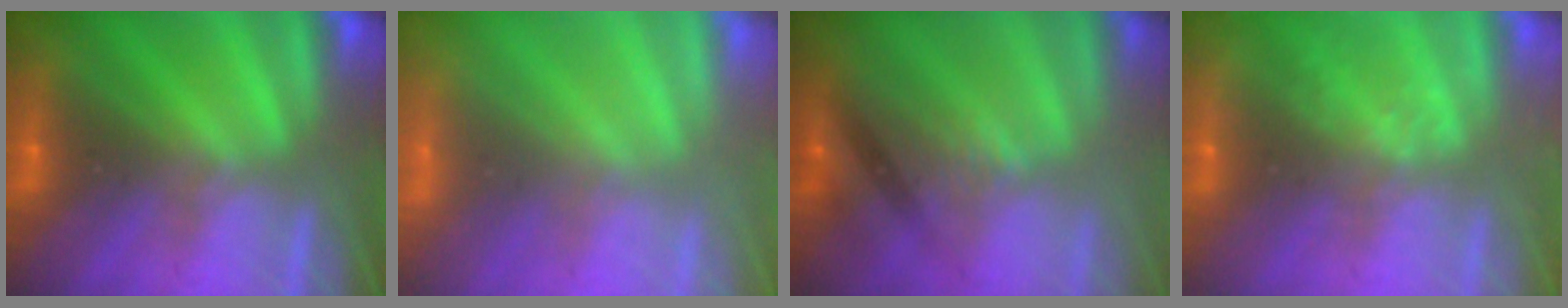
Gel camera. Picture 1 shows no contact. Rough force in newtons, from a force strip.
{"total": 3.3}
{"total": 2.6}
{"total": 2.4}